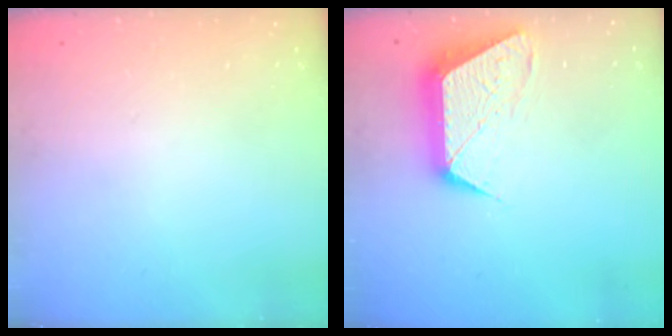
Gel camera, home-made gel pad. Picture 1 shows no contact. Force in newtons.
{"total": 11.3, "press": 11.3, "slide": 0.7}